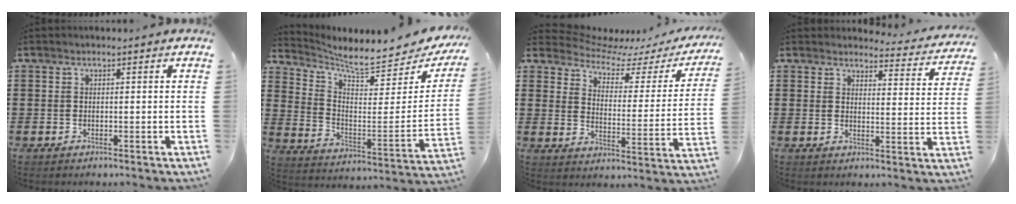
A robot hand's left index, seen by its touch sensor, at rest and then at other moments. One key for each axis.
{"total": 5.9, "fx": 5.3, "fy": 0.5, "fz": 2.6, "tx": -0.079, "ty": -0.050, "tz": 0.084}
{"total": 4.8, "fx": 4.2, "fy": 1.9, "fz": 1.4, "tx": -0.051, "ty": -0.028, "tz": 0.067}
{"total": 3.9, "fx": 3.8, "fy": 0.5, "fz": 0.8, "tx": -0.016, "ty": -0.028, "tz": 0.064}